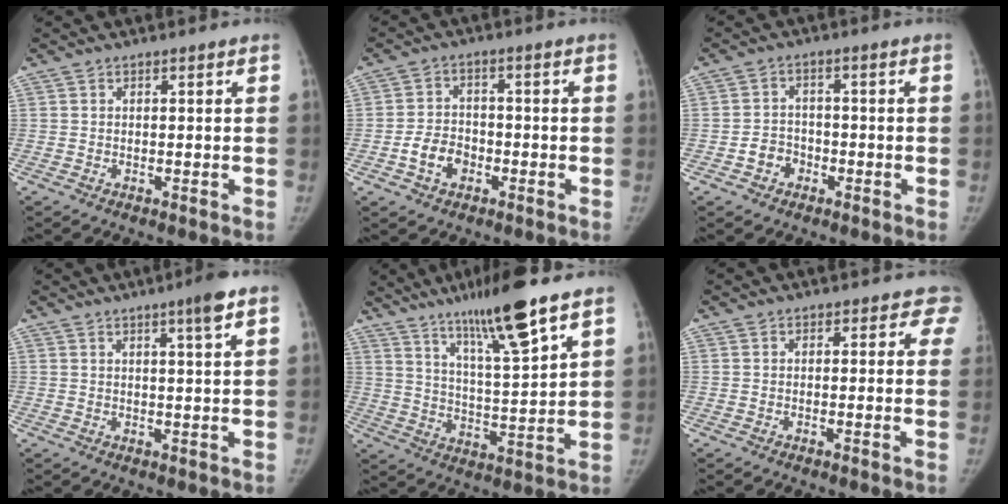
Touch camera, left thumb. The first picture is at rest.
{"total": 5.8, "force": [-2.4, 4.3, 3.1], "torque": [-0.042, 0.023, -0.042]}
{"total": 4.2, "force": [-2.0, 3.5, 1.1], "torque": [0.001, 0.024, -0.035]}
{"total": 4.3, "force": [2.4, -0.2, 3.5], "torque": [-0.051, -0.011, 0.038]}
{"total": 15.2, "force": [10.0, 1.3, 11.4], "torque": [-0.188, -0.050, 0.175]}
{"total": 2.8, "force": [1.7, 1.9, 1.2], "torque": [0.018, -0.004, -0.002]}